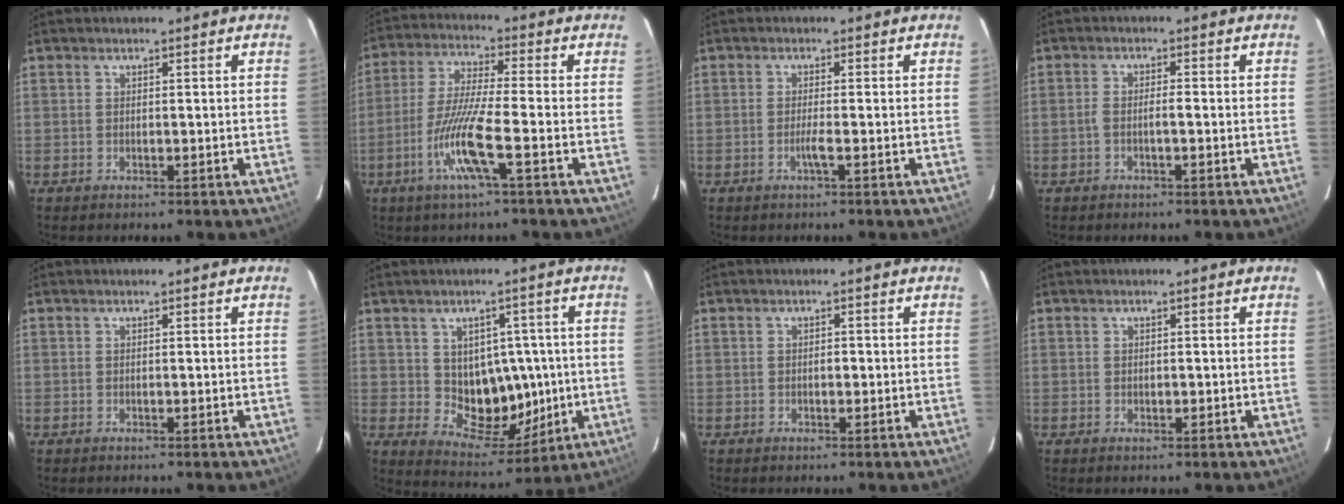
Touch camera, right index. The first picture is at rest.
{"total": 10.0, "force": [-3.9, -0.1, 9.2], "torque": [-0.187, -0.009, -0.080]}
{"total": 1.6, "force": [-0.7, -0.3, 1.4], "torque": [-0.029, -0.002, -0.015]}
{"total": 1.9, "force": [-0.6, 0.3, 1.8], "torque": [-0.034, 0.008, -0.012]}
{"total": 0.0}
{"total": 10.0, "force": [0.4, 7.1, 6.9], "torque": [-0.094, 0.017, 0.030]}
{"total": 0.8, "force": [-0.2, 0.4, 0.7], "torque": [-0.012, 0.002, -0.003]}
{"total": 0.8, "force": [-0.1, 0.5, 0.6], "torque": [-0.007, -0.001, 0.002]}